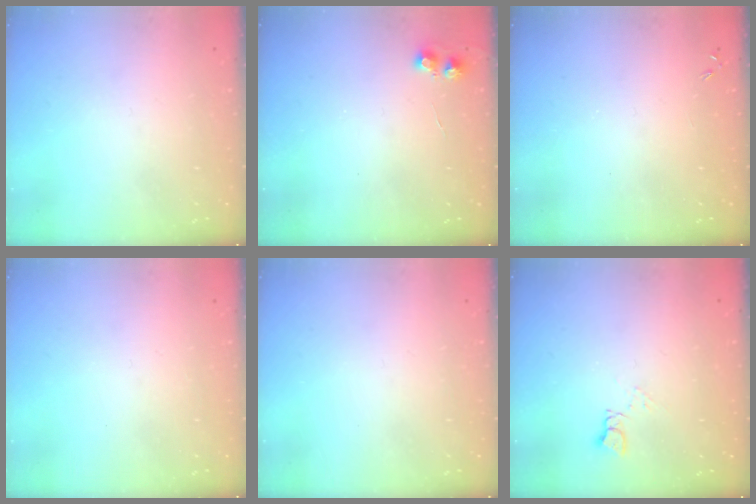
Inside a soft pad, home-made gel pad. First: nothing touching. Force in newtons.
{"total": 5.7, "press": 5.6, "slide": 0.8}
{"total": 0.0}
{"total": 0.0}
{"total": 0.0}
{"total": 4.0, "press": 3.9, "slide": 0.6}